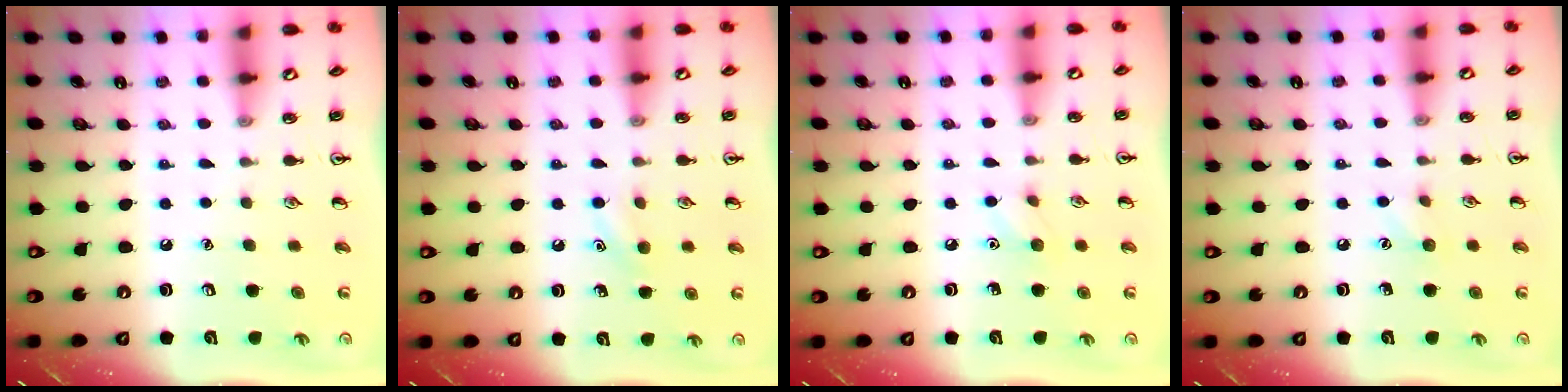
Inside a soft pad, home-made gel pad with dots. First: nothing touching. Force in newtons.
{"total": 5.9, "press": 5.6, "slide": 1.9}
{"total": 5.4, "press": 5.1, "slide": 1.7}
{"total": 5.1, "press": 4.8, "slide": 1.5}